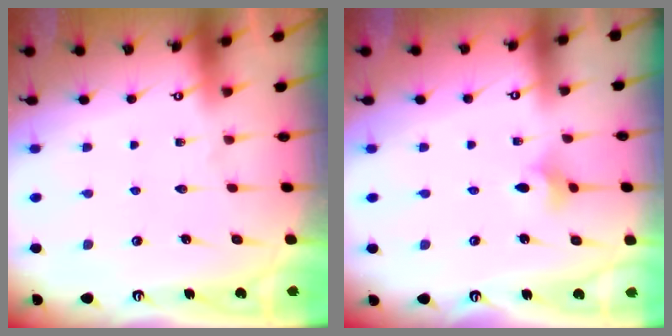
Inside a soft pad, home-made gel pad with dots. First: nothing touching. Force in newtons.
{"total": 3.2, "press": 3.2, "slide": 0.8}